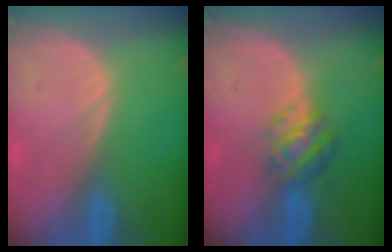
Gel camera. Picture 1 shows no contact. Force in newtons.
{"total": 4.9, "press": 4.5, "slide": 2.0}